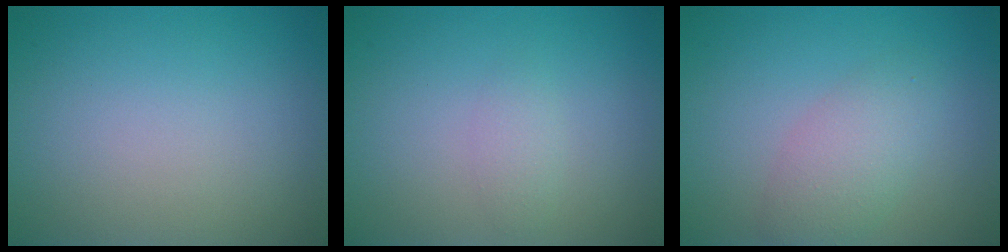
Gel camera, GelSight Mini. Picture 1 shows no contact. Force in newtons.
{"total": 1.1, "press": 1.1, "slide": 0.0}
{"total": 3.1, "press": 3.1, "slide": 0.1}